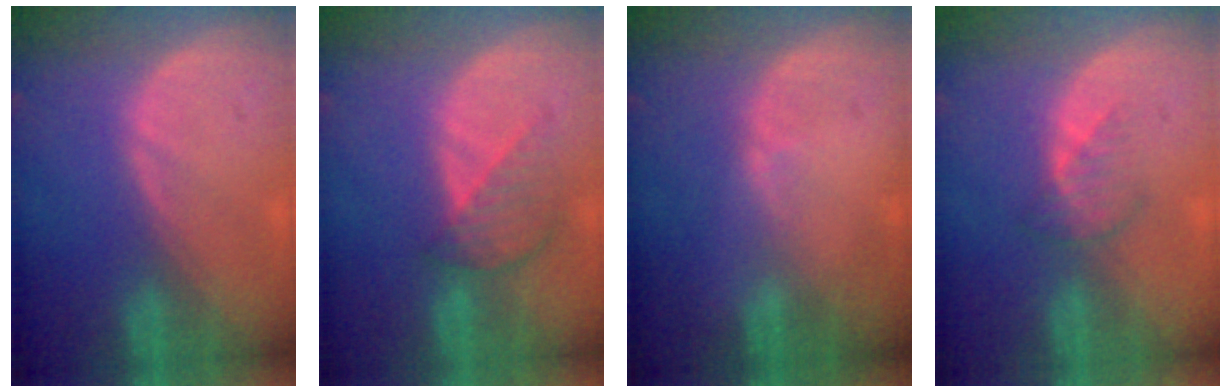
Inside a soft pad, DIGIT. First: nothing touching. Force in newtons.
{"total": 4.6, "press": 4.2, "slide": 1.8}
{"total": 0.6, "press": 0.6, "slide": 0.2}
{"total": 2.5, "press": 2.5, "slide": 0.3}